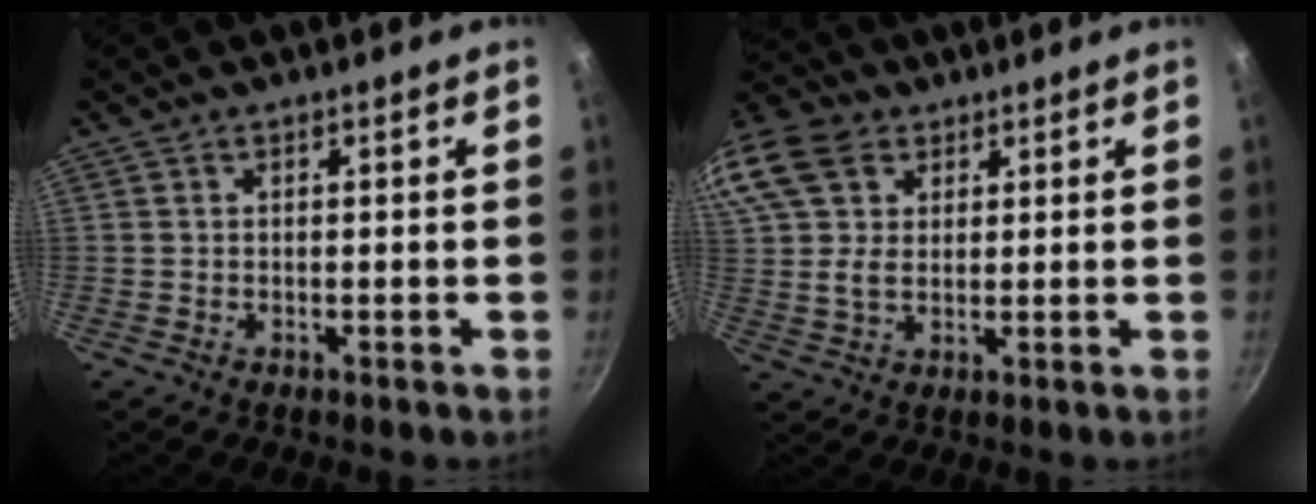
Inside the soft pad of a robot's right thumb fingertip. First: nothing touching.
{"total": 18.9, "force": [8.0, 13.6, 10.4], "torque": [-0.244, 0.030, 0.147]}